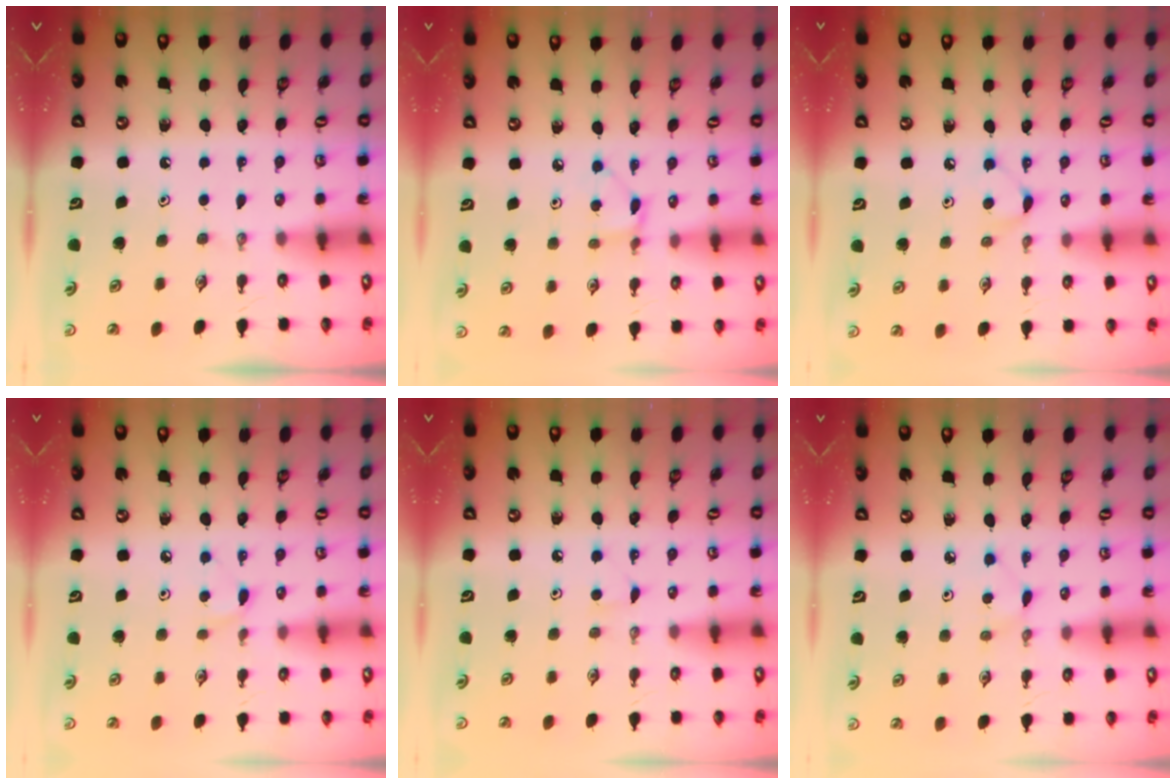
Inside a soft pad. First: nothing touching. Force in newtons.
{"total": 3.6, "press": 3.6, "slide": 0.4}
{"total": 4.8, "press": 4.8, "slide": 0.6}
{"total": 3.8, "press": 3.8, "slide": 0.6}
{"total": 2.9, "press": 2.9, "slide": 0.4}
{"total": 2.2, "press": 2.2, "slide": 0.3}